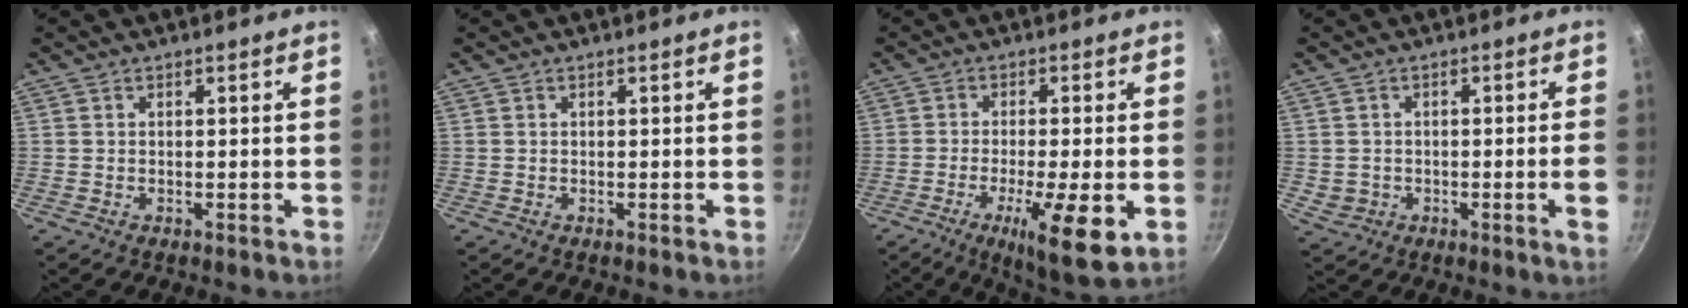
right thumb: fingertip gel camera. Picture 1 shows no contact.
{"total": 0.0}
{"total": 11.6, "force": [-3.8, 2.4, 10.7], "torque": [-0.178, -0.002, -0.058]}
{"total": 4.9, "force": [-0.7, 1.5, 4.6], "torque": [-0.070, 0.012, 0.000]}